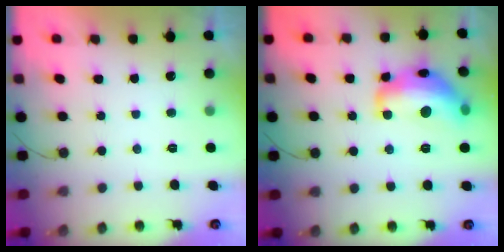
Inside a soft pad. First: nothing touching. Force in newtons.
{"total": 16.3, "press": 16.3, "slide": 0.9}